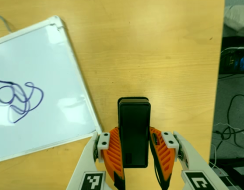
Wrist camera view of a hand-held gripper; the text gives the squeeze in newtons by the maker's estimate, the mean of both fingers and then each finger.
{"total": 4.7, "left": 3.3, "right": 6.1}